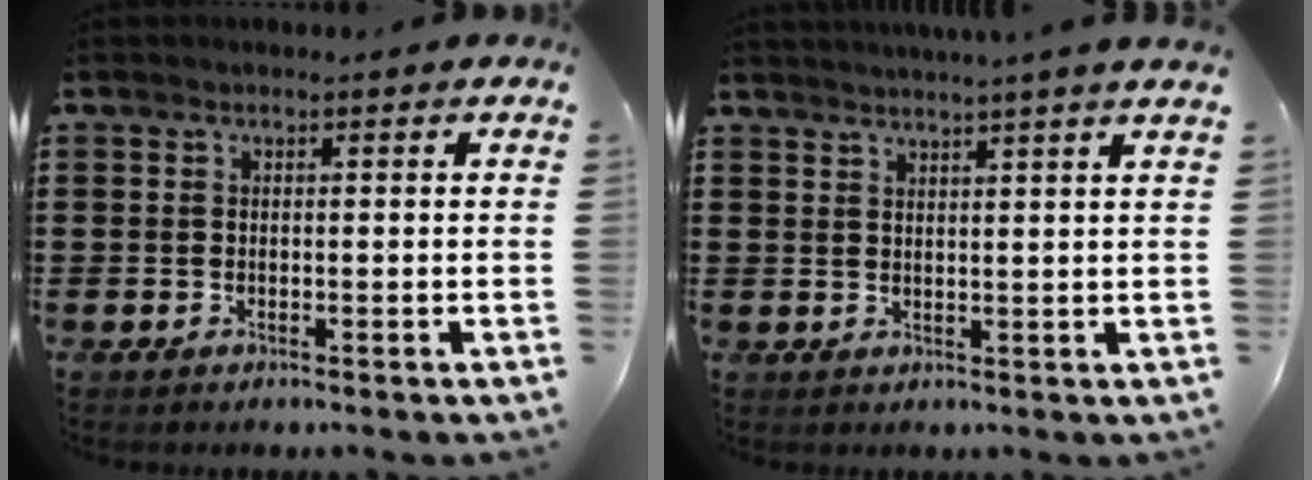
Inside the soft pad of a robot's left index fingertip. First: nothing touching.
{"total": 2.4, "force": [2.1, -1.0, 0.4], "torque": [-0.010, -0.008, 0.040]}